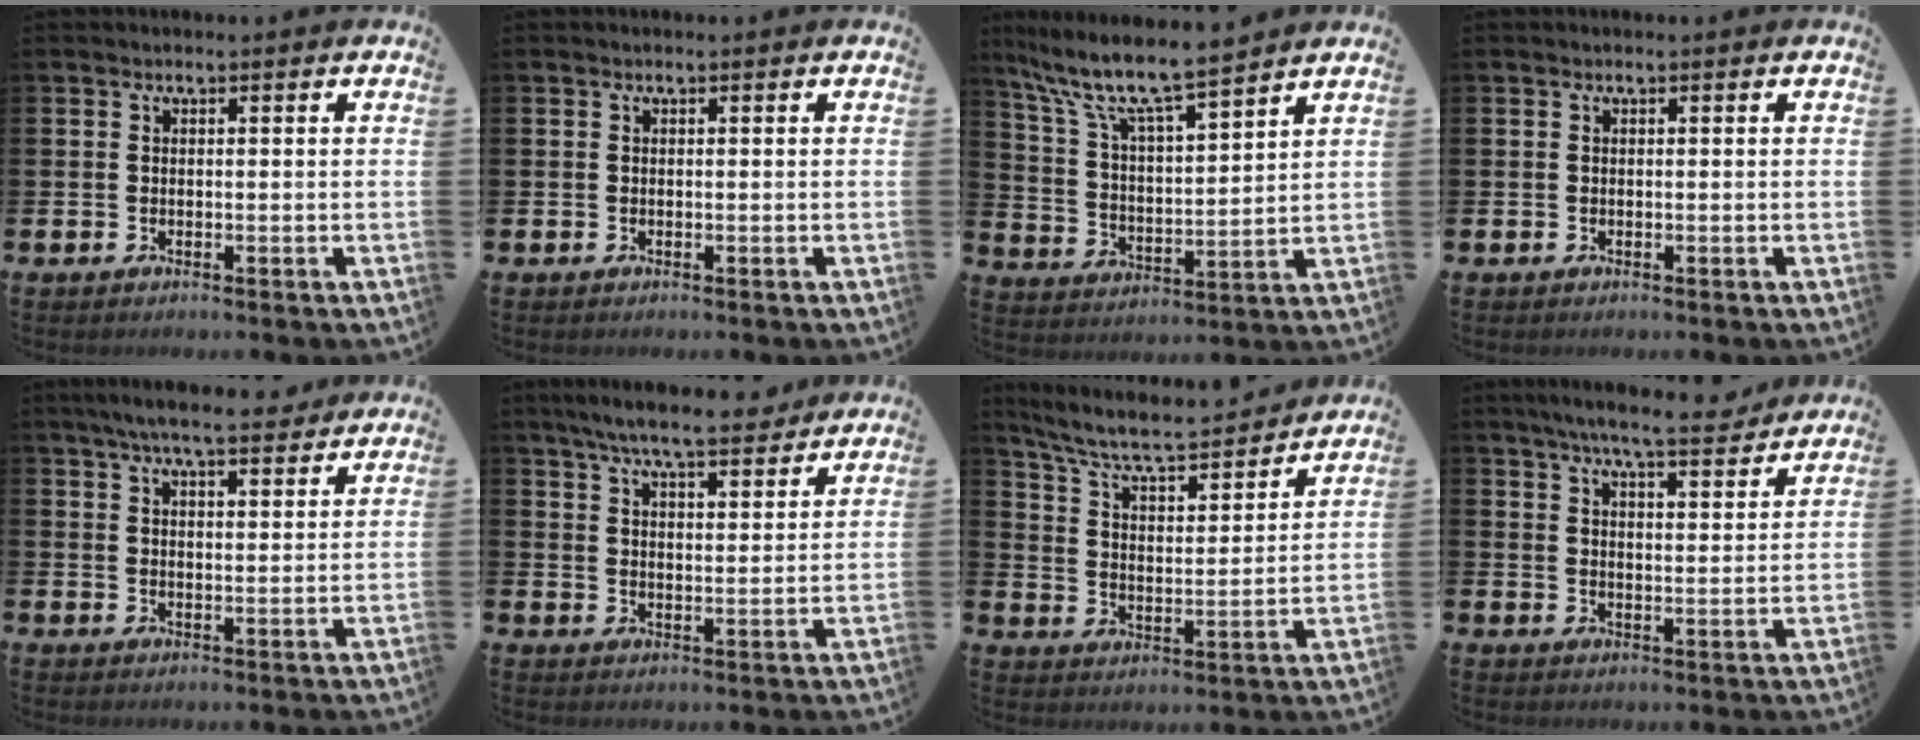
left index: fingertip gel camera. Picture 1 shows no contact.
{"total": 0.0}
{"total": 9.2, "force": [8.1, 1.1, 4.2], "torque": [-0.120, -0.051, 0.136]}
{"total": 0.0}
{"total": 6.4, "force": [5.9, 0.8, 2.3], "torque": [-0.048, -0.021, 0.104]}
{"total": 7.6, "force": [7.0, 1.0, 2.8], "torque": [-0.064, -0.036, 0.123]}
{"total": 7.7, "force": [7.1, 1.2, 2.8], "torque": [-0.091, -0.048, 0.120]}
{"total": 7.2, "force": [6.7, 0.4, 2.7], "torque": [-0.060, -0.037, 0.116]}